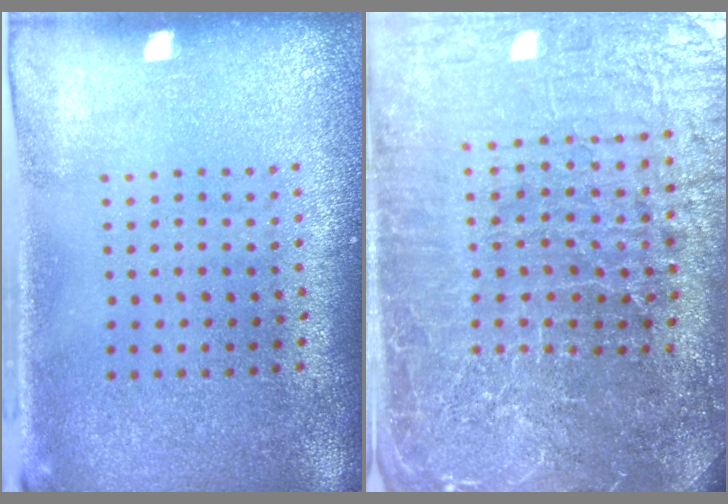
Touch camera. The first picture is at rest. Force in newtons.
{"total": 5.7, "press": 5.2, "slide": 2.1}